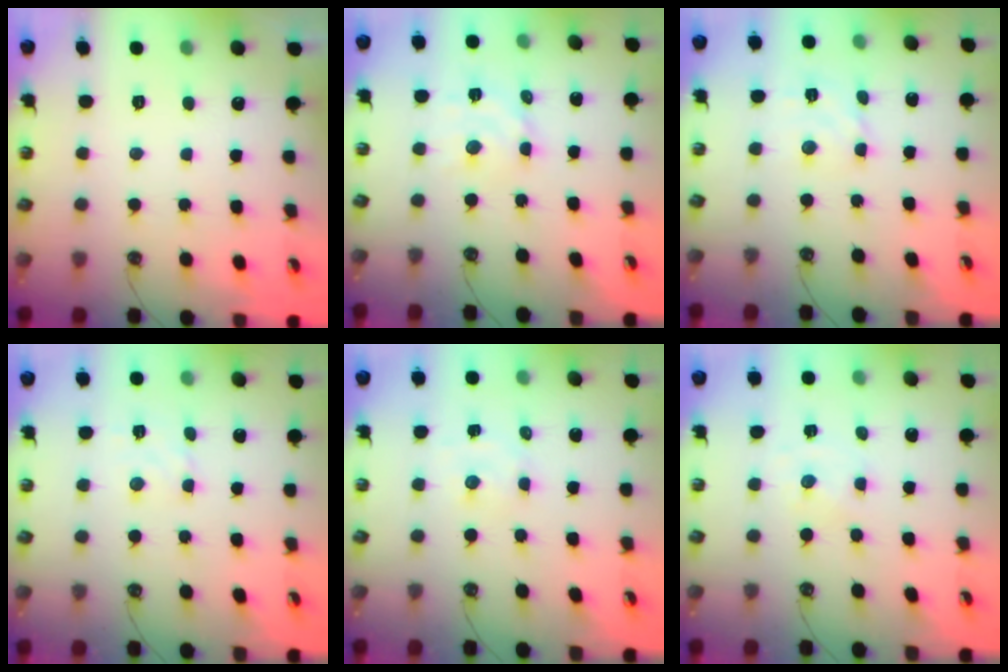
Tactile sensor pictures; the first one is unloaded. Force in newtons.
{"total": 6.8, "press": 6.7, "slide": 1.2}
{"total": 3.2, "press": 3.2, "slide": 0.1}
{"total": 2.4, "press": 2.4, "slide": 0.6}
{"total": 1.6, "press": 1.6, "slide": 0.1}
{"total": 0.0}